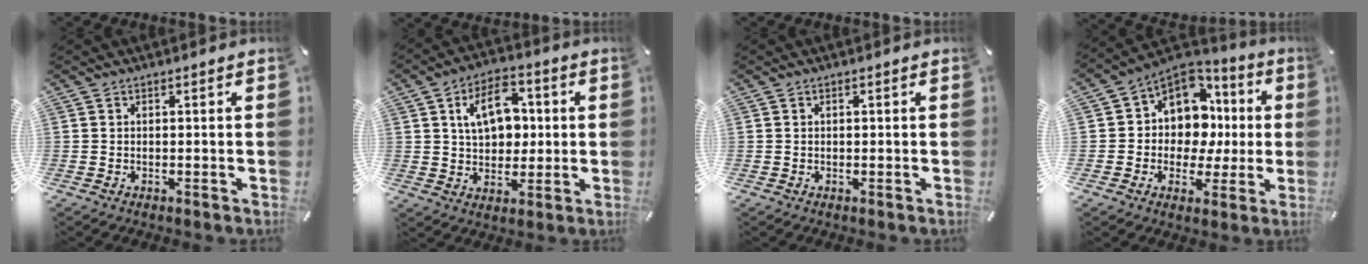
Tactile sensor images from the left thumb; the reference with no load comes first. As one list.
[{"total": 11.6, "force": [2.6, 8.3, 7.8], "torque": [-0.120, 0.011, 0.047]}, {"total": 0.0}, {"total": 11.8, "force": [2.0, 10.5, 5.0], "torque": [-0.078, -0.022, 0.047]}]